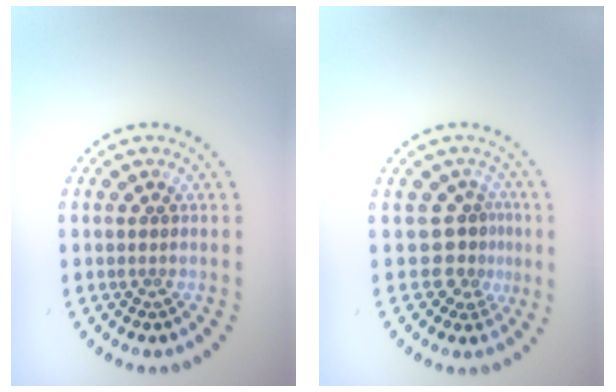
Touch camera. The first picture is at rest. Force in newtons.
{"total": 2.9, "press": 2.0, "slide": 2.0}